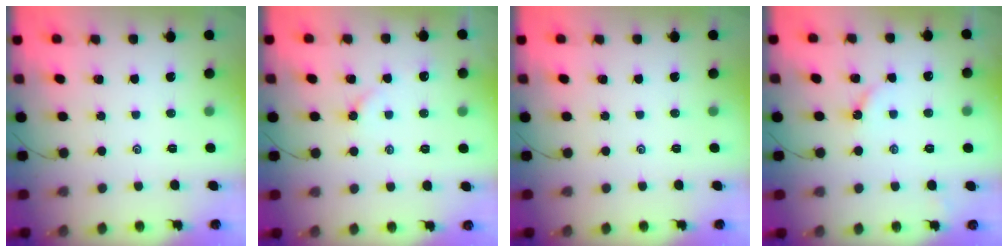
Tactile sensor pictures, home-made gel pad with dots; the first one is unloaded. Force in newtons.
{"total": 3.3, "press": 3.3, "slide": 0.6}
{"total": 0.0}
{"total": 2.8, "press": 2.8, "slide": 0.3}